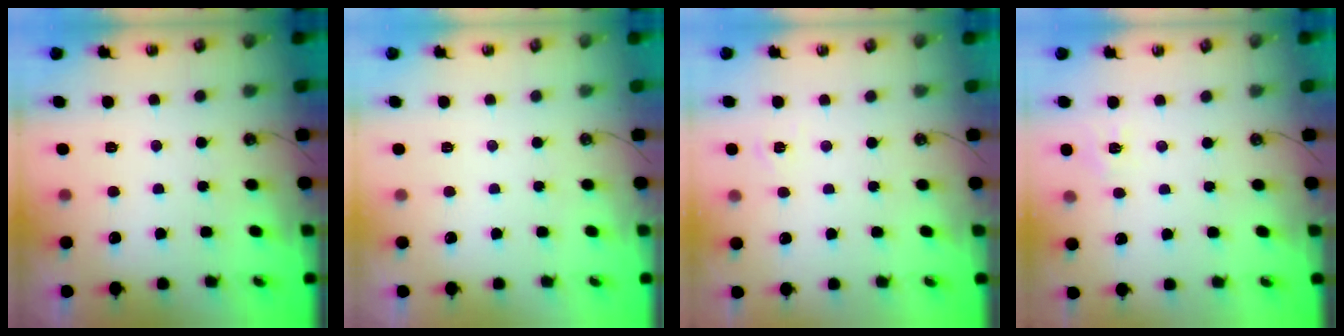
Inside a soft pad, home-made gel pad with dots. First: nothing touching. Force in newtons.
{"total": 0.0}
{"total": 4.3, "press": 4.3, "slide": 0.4}
{"total": 3.9, "press": 3.9, "slide": 0.5}